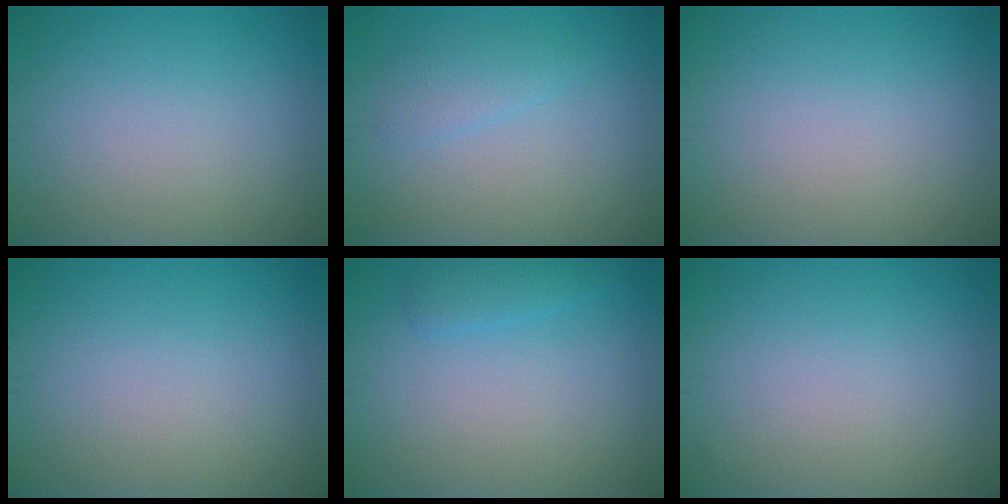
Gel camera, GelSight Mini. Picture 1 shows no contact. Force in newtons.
{"total": 1.6, "press": 1.6, "slide": 0.0}
{"total": 0.0}
{"total": 0.0}
{"total": 1.4, "press": 1.4, "slide": 0.1}
{"total": 0.0}